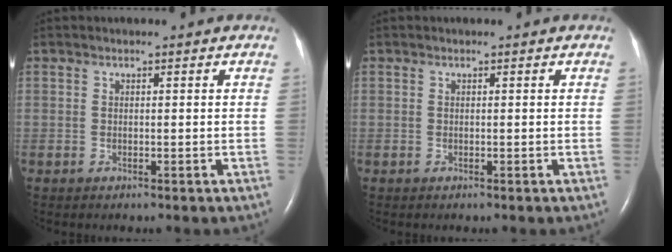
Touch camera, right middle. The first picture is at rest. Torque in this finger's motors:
{"motor_torque": [0.00, 0.00, -0.04, -0.06]}